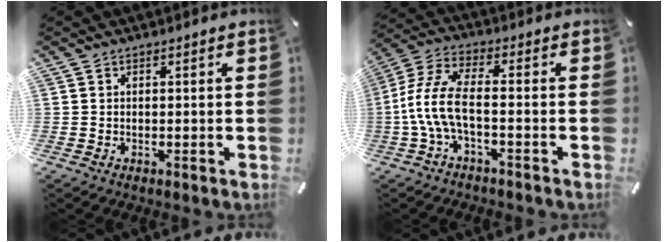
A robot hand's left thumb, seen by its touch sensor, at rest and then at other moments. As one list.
[{"total": 9.7, "force": [-2.5, 3.6, 8.6], "torque": [-0.189, -0.011, -0.047]}]